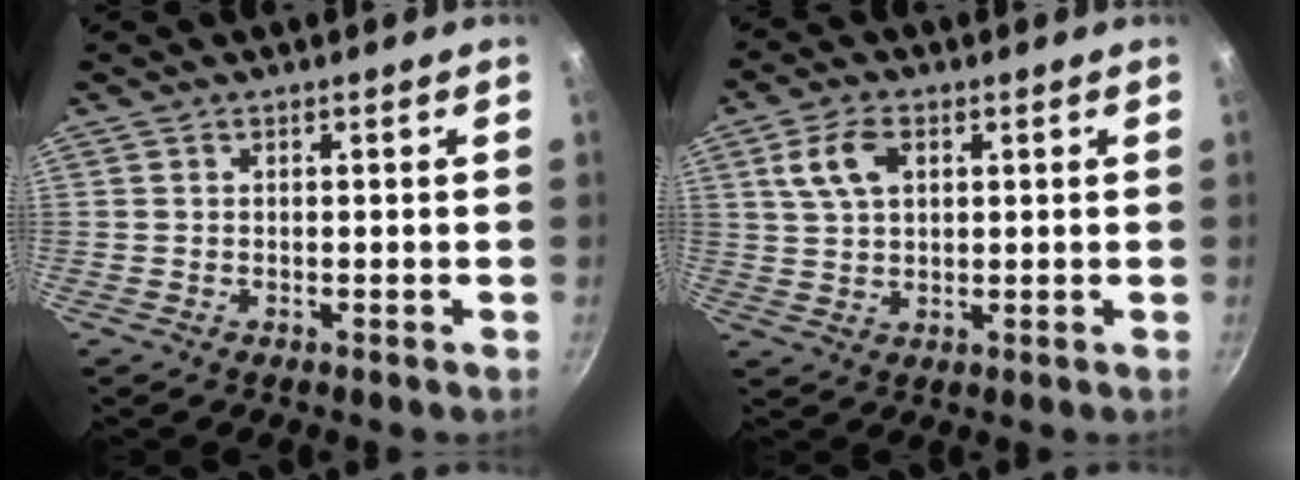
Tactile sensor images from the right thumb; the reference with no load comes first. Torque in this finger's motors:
{"motor_torque": [-0.46, 0.77, 0.58, 1.03, 0.11]}